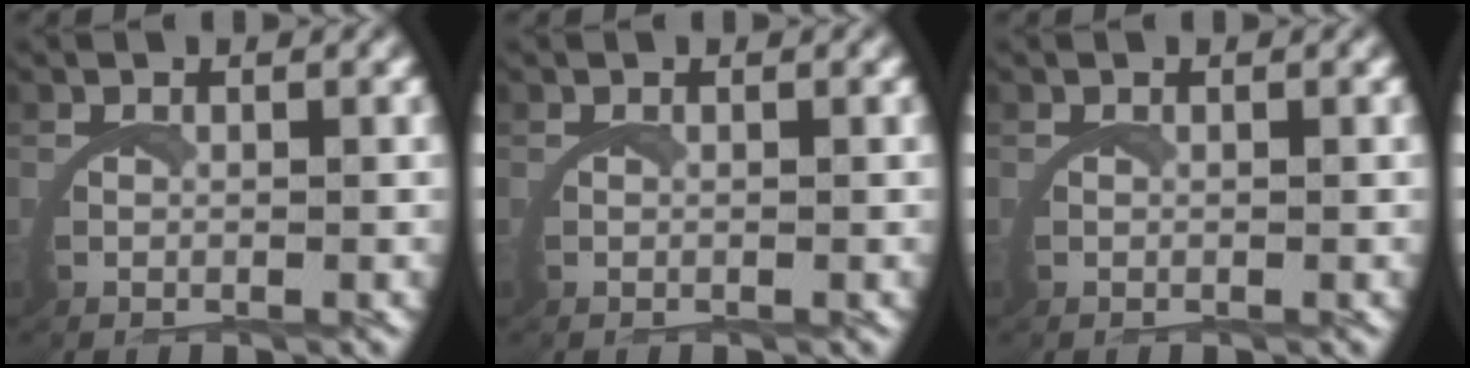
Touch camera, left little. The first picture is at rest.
{"total": 0.0}
{"total": 0.0}